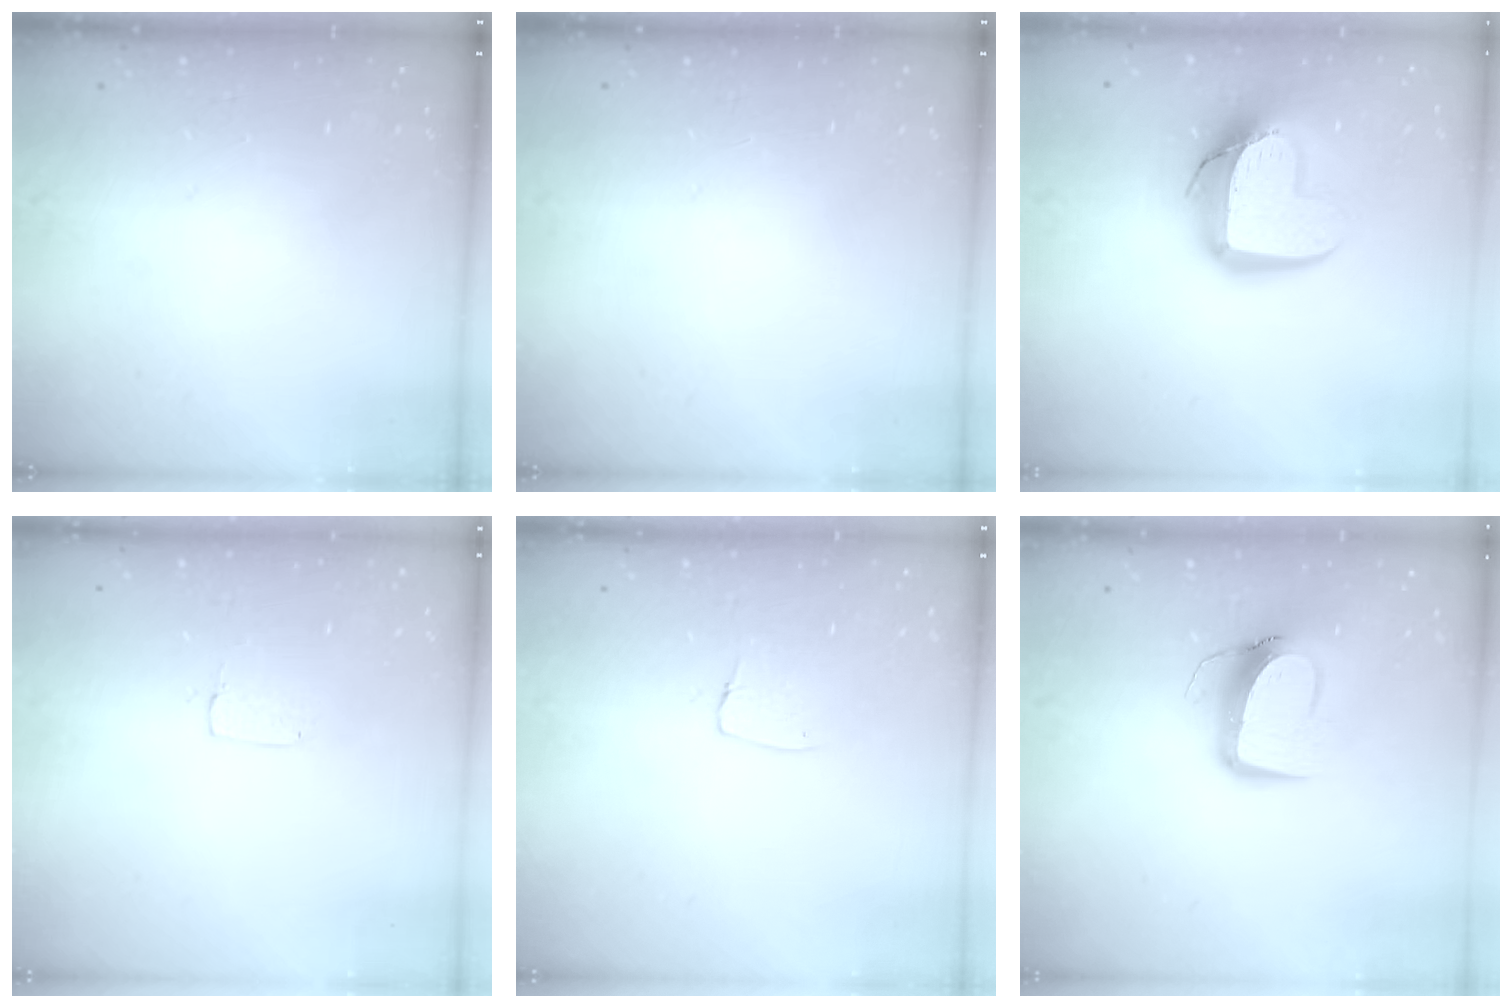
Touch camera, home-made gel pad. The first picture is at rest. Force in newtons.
{"total": 0.0}
{"total": 15.1, "press": 15.0, "slide": 1.4}
{"total": 3.4, "press": 3.4, "slide": 0.1}
{"total": 4.6, "press": 4.6, "slide": 0.3}
{"total": 11.4, "press": 11.3, "slide": 1.5}